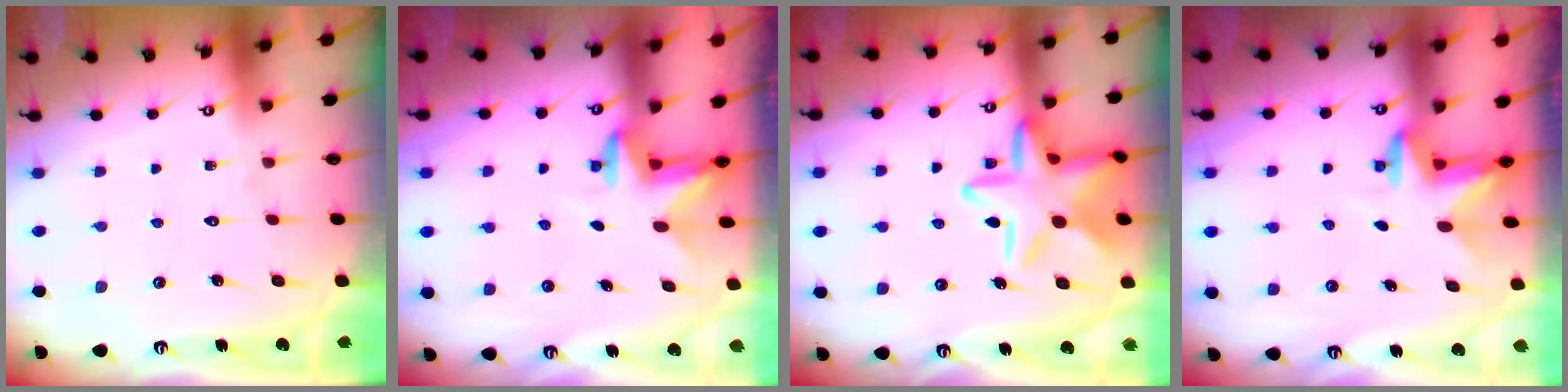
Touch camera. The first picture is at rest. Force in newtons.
{"total": 2.9, "press": 2.9, "slide": 0.7}
{"total": 17.8, "press": 17.7, "slide": 0.9}
{"total": 2.9, "press": 2.9, "slide": 0.7}